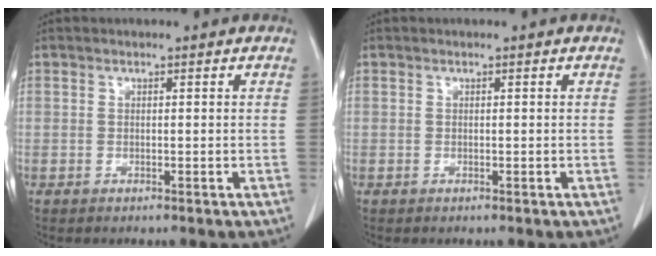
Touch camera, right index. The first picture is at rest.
{"total": 0.0}